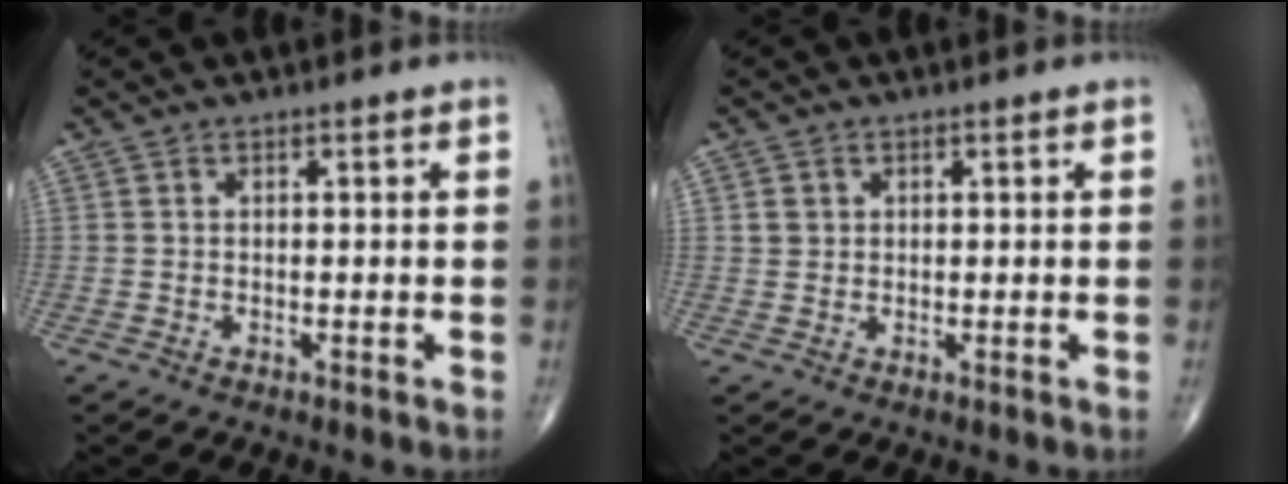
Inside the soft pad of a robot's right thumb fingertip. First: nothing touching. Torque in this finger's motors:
{"motor_torque": [-0.52, -0.08, 0.27, 0.13, -0.01]}